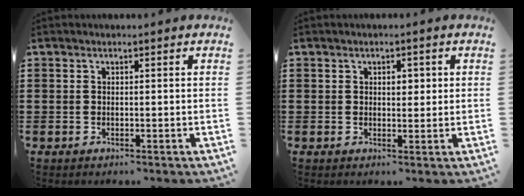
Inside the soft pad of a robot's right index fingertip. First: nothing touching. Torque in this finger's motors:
{"motor_torque": [0.59, 0.47, 0.06, 0.02]}